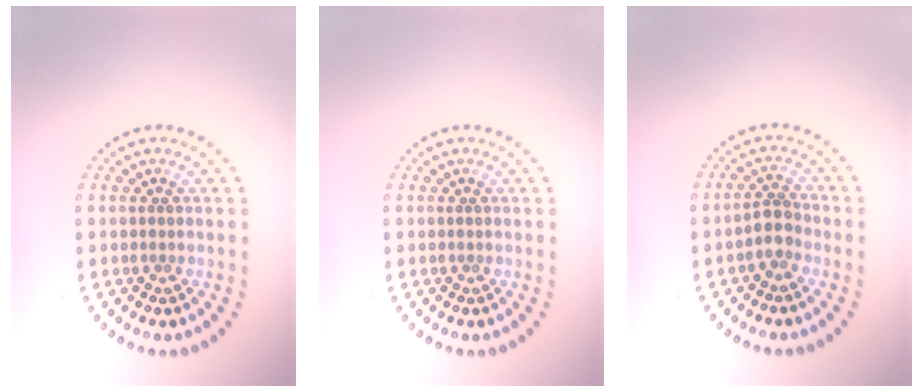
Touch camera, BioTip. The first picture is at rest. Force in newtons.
{"total": 0.0}
{"total": 2.1, "press": 1.8, "slide": 1.1}